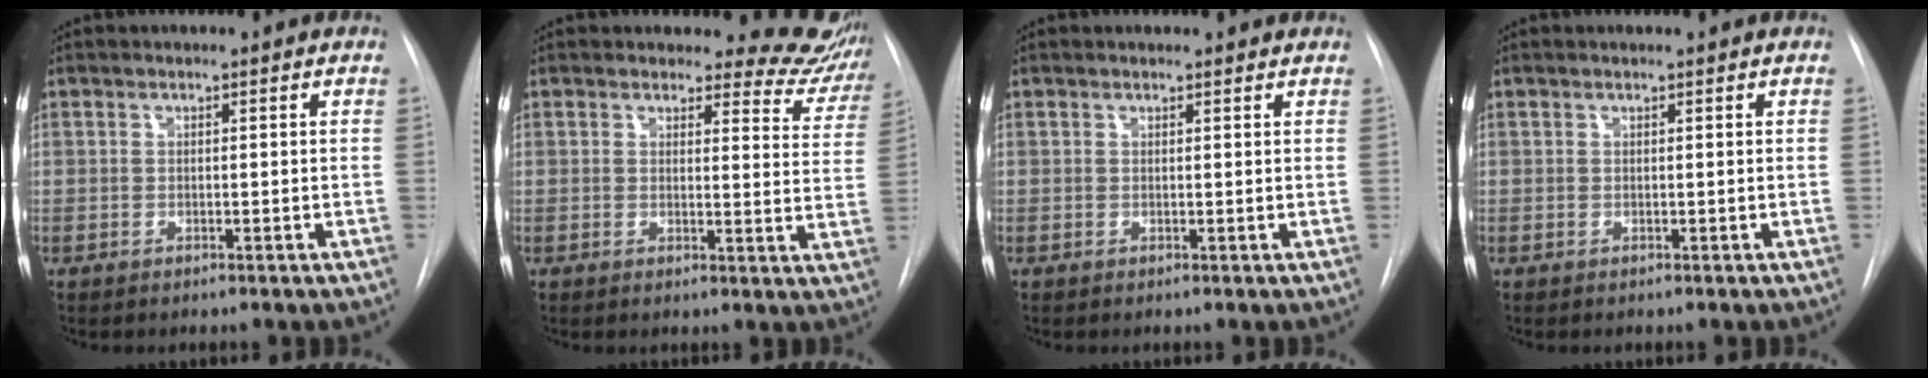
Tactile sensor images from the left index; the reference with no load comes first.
{"total": 9.5, "force": [9.0, 2.8, 0.1], "torque": [0.035, -0.067, 0.062]}
{"total": 2.3, "force": [2.1, 0.8, 0.5], "torque": [-0.010, 0.012, 0.015]}
{"total": 0.0}